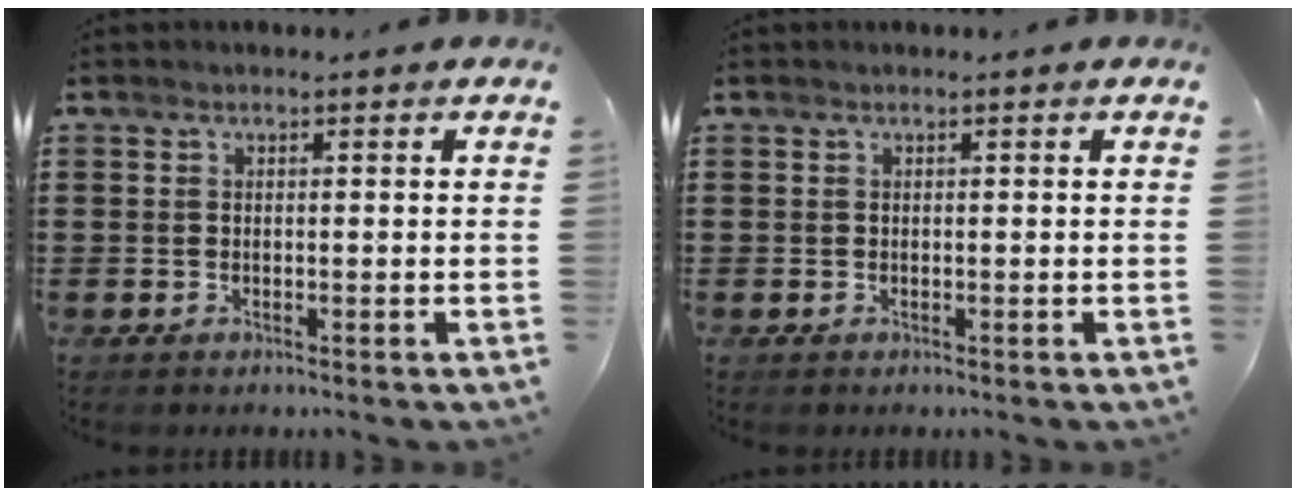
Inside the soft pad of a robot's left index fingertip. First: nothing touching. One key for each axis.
{"total": 0.0}